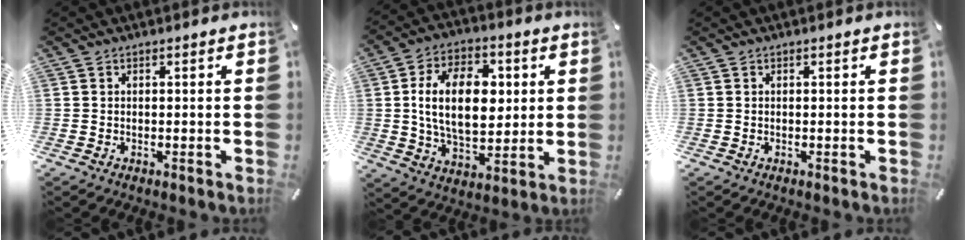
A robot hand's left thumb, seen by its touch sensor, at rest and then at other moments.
{"total": 16.3, "force": [2.2, 10.3, 12.5], "torque": [-0.235, 0.007, 0.034]}
{"total": 0.0}